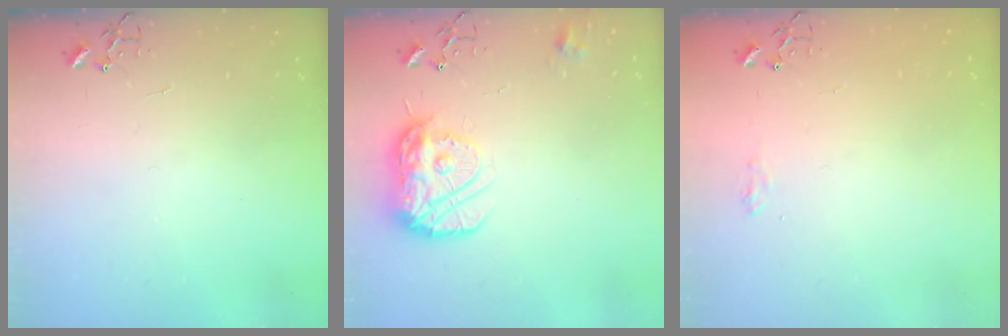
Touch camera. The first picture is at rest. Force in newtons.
{"total": 15.7, "press": 15.7, "slide": 1.4}
{"total": 6.9, "press": 6.9, "slide": 0.7}